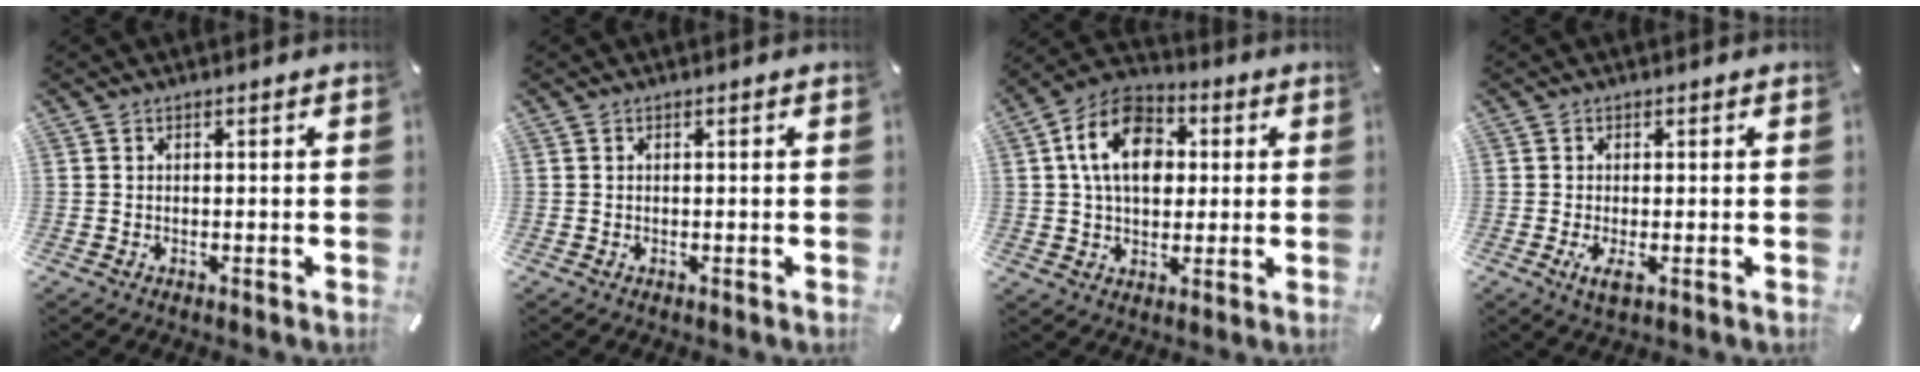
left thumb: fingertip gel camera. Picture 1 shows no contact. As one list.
[{"total": 0.0}, {"total": 14.5, "force": [2.6, 10.6, 9.6], "torque": [-0.178, 0.014, 0.046]}, {"total": 3.0, "force": [-0.6, 0.9, 2.8], "torque": [-0.053, -0.010, -0.014]}]